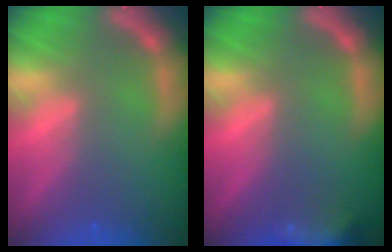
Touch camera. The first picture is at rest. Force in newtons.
{"total": 6.9}